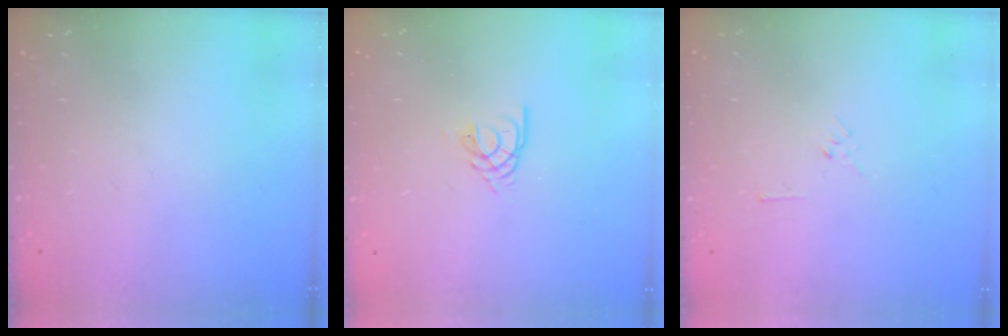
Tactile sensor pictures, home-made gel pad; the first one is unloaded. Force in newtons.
{"total": 2.6, "press": 2.6, "slide": 0.3}
{"total": 3.5, "press": 3.4, "slide": 0.8}